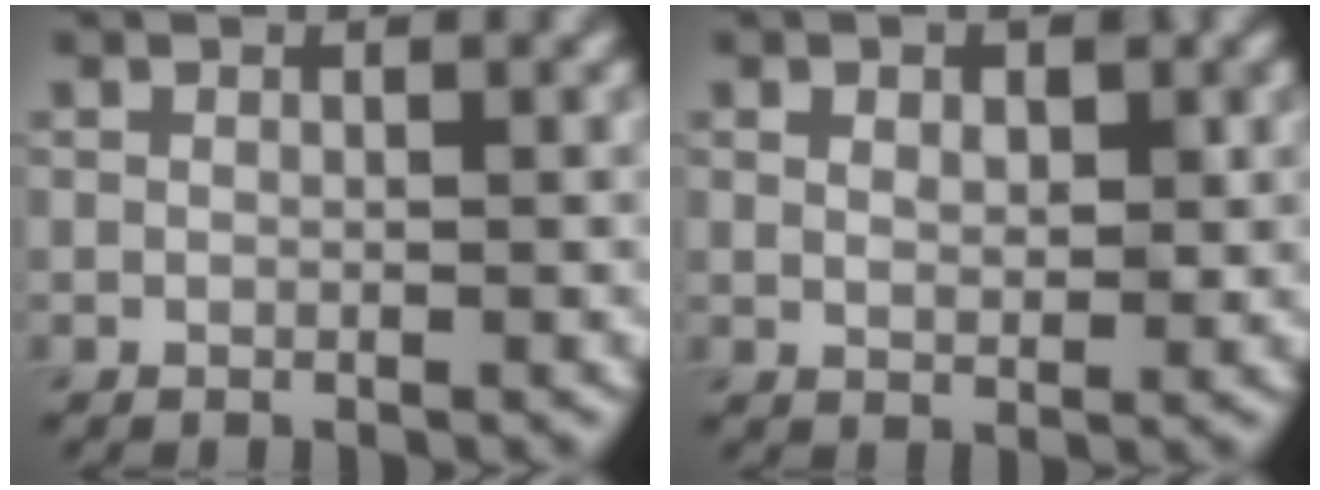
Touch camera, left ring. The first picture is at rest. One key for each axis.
{"total": 2.1, "fx": 0.9, "fy": 1.2, "fz": 1.5, "tx": -0.019, "ty": -0.002, "tz": 0.015}